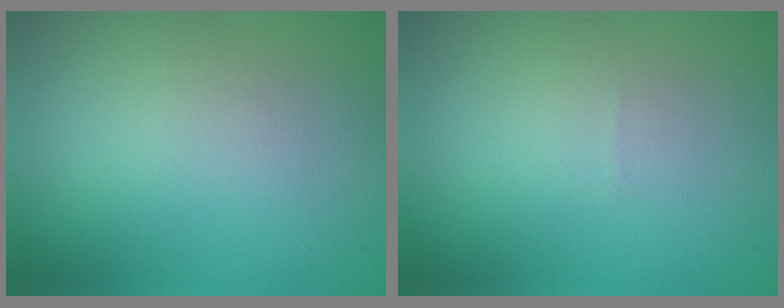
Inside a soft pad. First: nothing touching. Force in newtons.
{"total": 0.0}